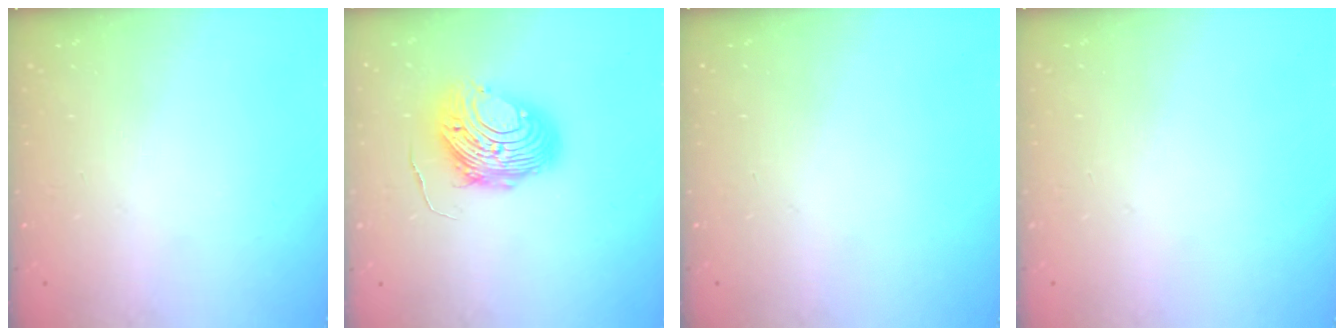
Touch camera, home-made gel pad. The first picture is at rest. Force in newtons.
{"total": 10.7, "press": 10.6, "slide": 1.1}
{"total": 0.0}
{"total": 0.0}